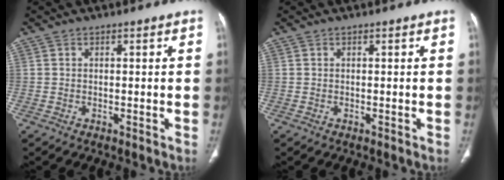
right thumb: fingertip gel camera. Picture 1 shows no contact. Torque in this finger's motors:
{"motor_torque": [0.13, 0.13, 0.25, 0.03, 0.00]}